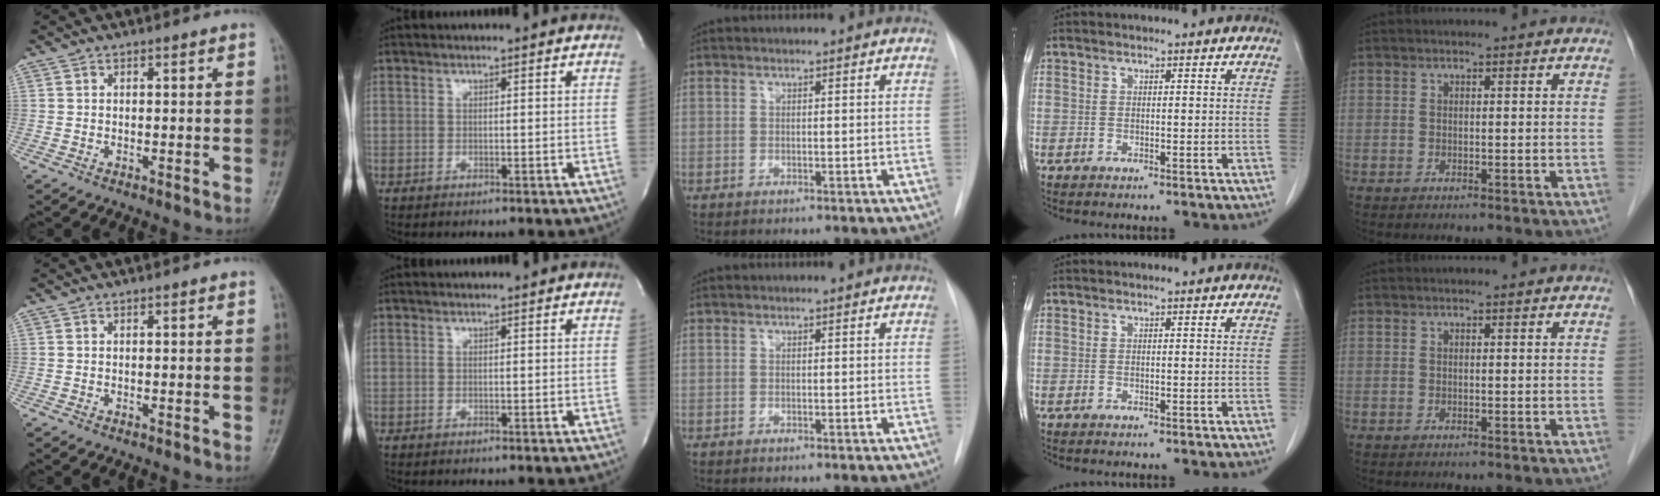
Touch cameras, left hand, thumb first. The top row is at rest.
{}